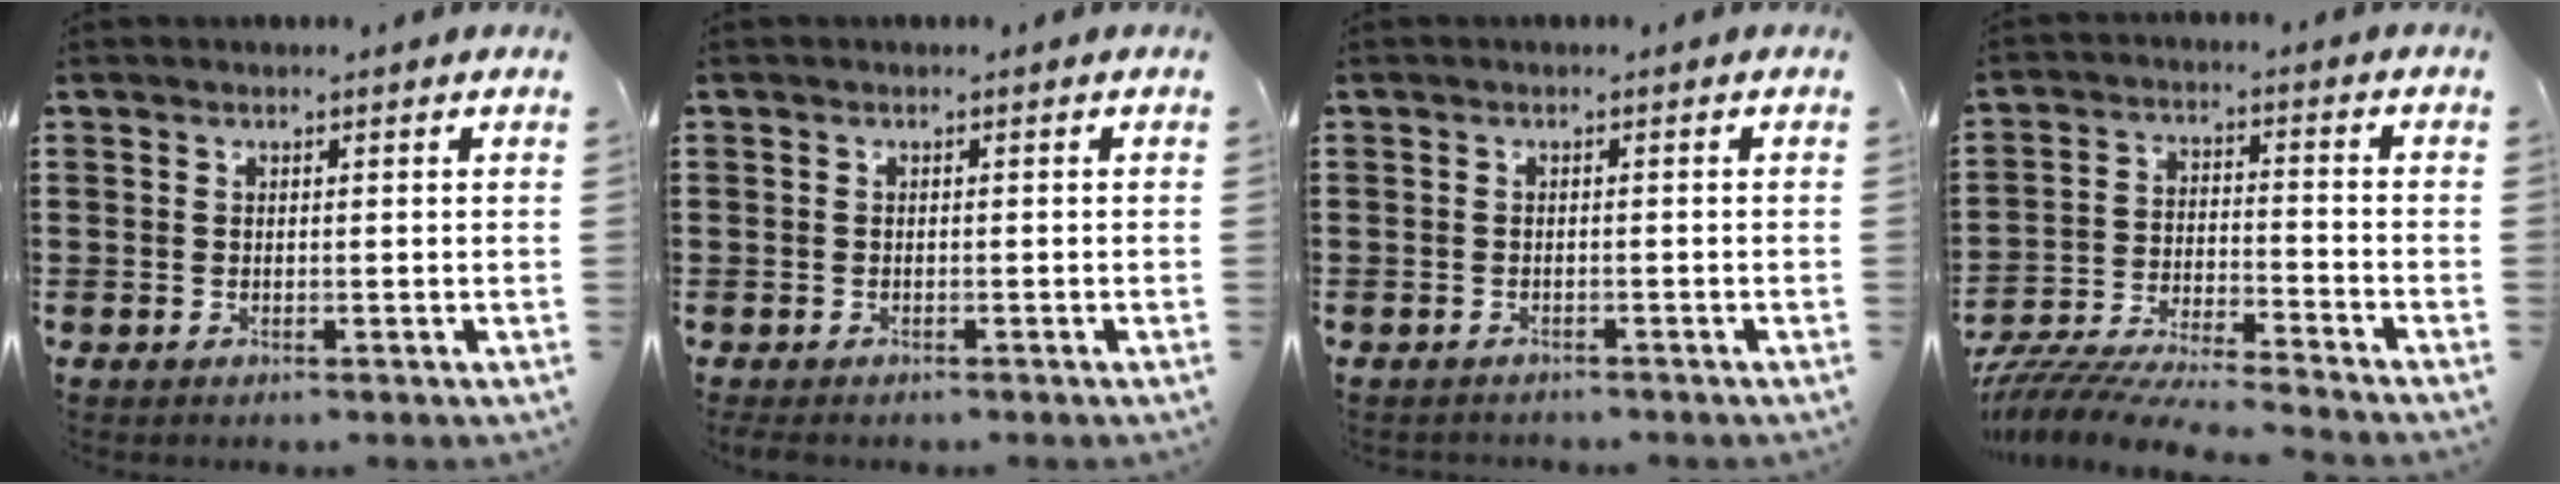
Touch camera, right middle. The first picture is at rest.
{"total": 0.8, "force": [-0.7, 0.4, 0.0], "torque": [-0.001, 0.000, -0.014]}
{"total": 1.0, "force": [-0.9, 0.2, -0.1], "torque": [-0.001, 0.004, -0.021]}
{"total": 7.4, "force": [-7.2, 0.2, 1.3], "torque": [-0.031, 0.001, -0.146]}